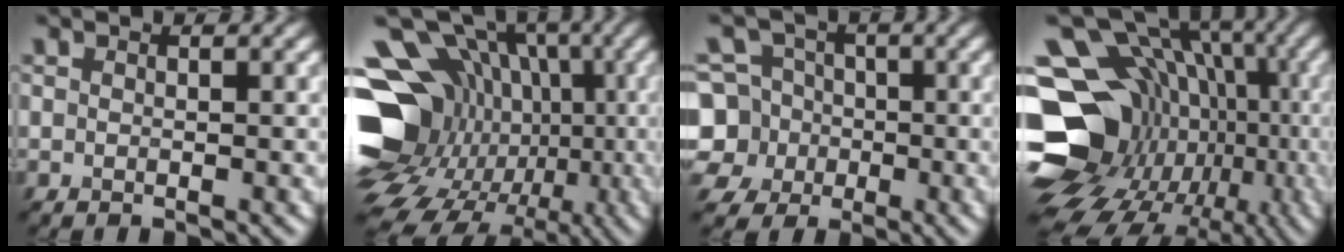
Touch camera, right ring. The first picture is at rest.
{"total": 21.7, "force": [-3.2, 18.1, 11.6], "torque": [-0.193, 0.024, -0.082]}
{"total": 7.2, "force": [-1.2, 6.8, 2.2], "torque": [-0.049, 0.029, -0.057]}
{"total": 20.0, "force": [-3.4, 16.3, 11.0], "torque": [-0.170, 0.027, -0.061]}